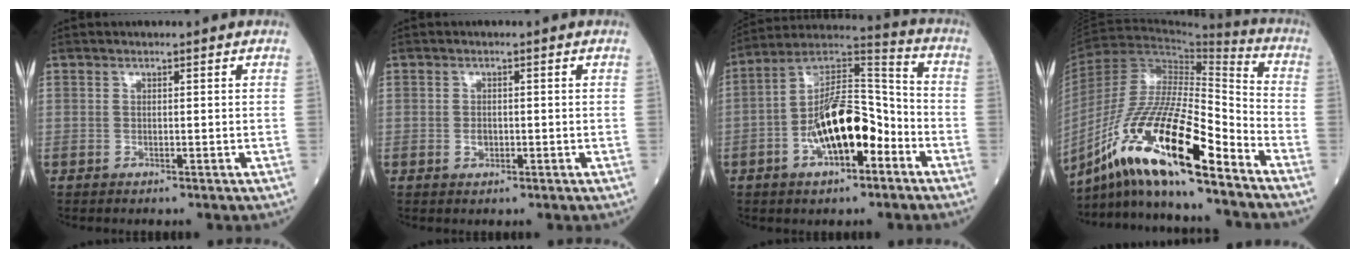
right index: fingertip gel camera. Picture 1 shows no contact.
{"total": 1.4, "force": [-0.3, 1.0, 0.9], "torque": [-0.017, 0.001, -0.002]}
{"total": 14.6, "force": [-5.0, 5.4, 12.7], "torque": [-0.232, 0.024, -0.084]}
{"total": 20.1, "force": [-12.8, 2.3, 15.3], "torque": [-0.312, -0.026, -0.235]}